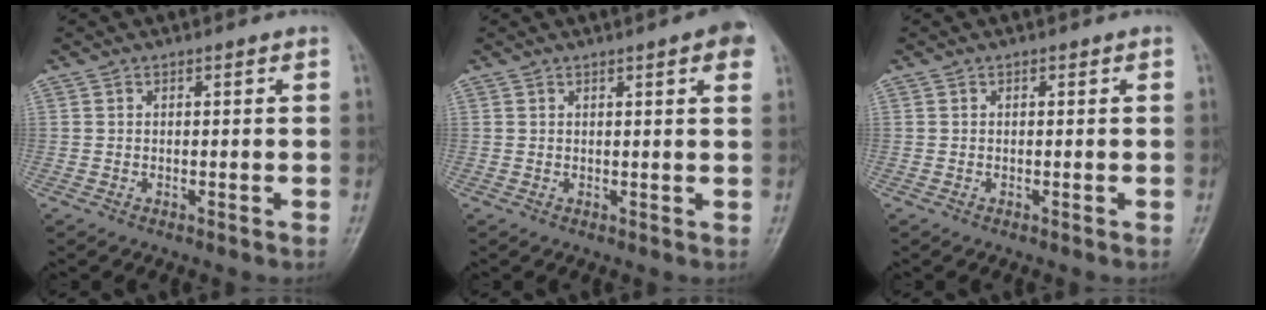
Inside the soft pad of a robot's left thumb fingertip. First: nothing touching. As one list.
[{"total": 4.5, "force": [2.2, 0.7, 3.9], "torque": [-0.039, -0.001, 0.020]}, {"total": 0.0}]